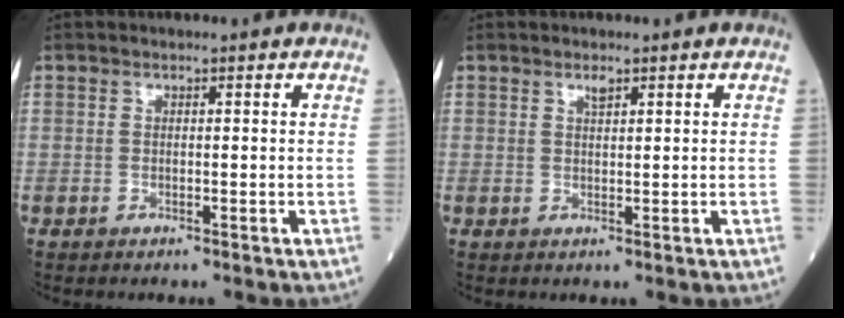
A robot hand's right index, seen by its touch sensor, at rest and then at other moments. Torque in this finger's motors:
{"motor_torque": [0.02, 0.01, 0.01, 0.02]}